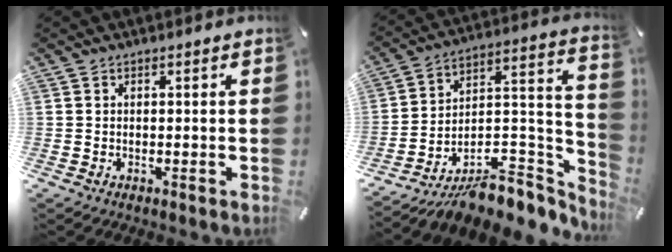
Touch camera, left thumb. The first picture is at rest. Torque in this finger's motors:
{"motor_torque": [-1.23, 3.45, 0.59, 2.18, 0.06]}